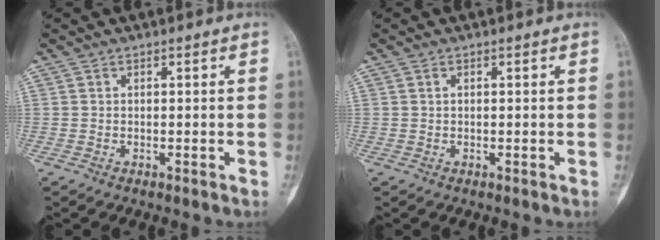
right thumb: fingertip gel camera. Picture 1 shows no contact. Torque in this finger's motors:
{"motor_torque": [0.39, -0.38, 0.08, 0.09, 0.02]}